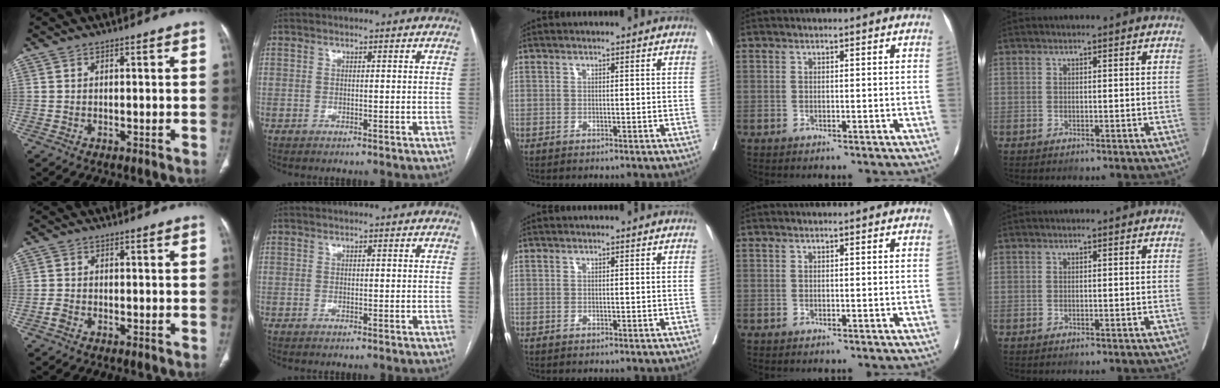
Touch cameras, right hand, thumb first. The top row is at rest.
{"thumb": {"total": 1.5, "force": [-0.9, 0.9, 0.7], "torque": [-0.020, 0.003, -0.021]}}